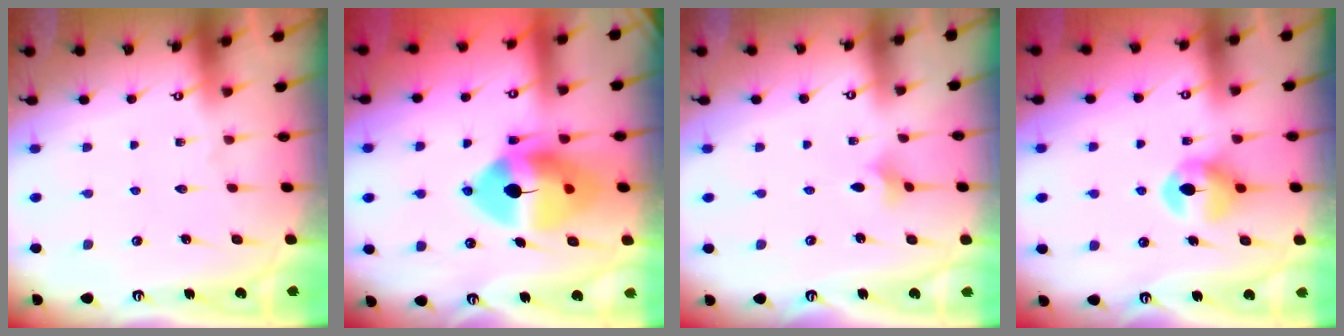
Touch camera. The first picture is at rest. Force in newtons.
{"total": 14.9, "press": 14.7, "slide": 2.5}
{"total": 2.0, "press": 2.0, "slide": 0.4}
{"total": 8.5, "press": 8.4, "slide": 0.4}